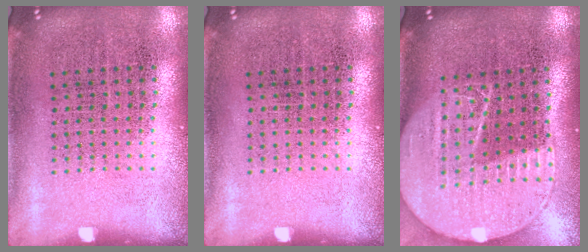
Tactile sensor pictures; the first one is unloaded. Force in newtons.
{"total": 0.0}
{"total": 2.1, "press": 1.8, "slide": 1.0}